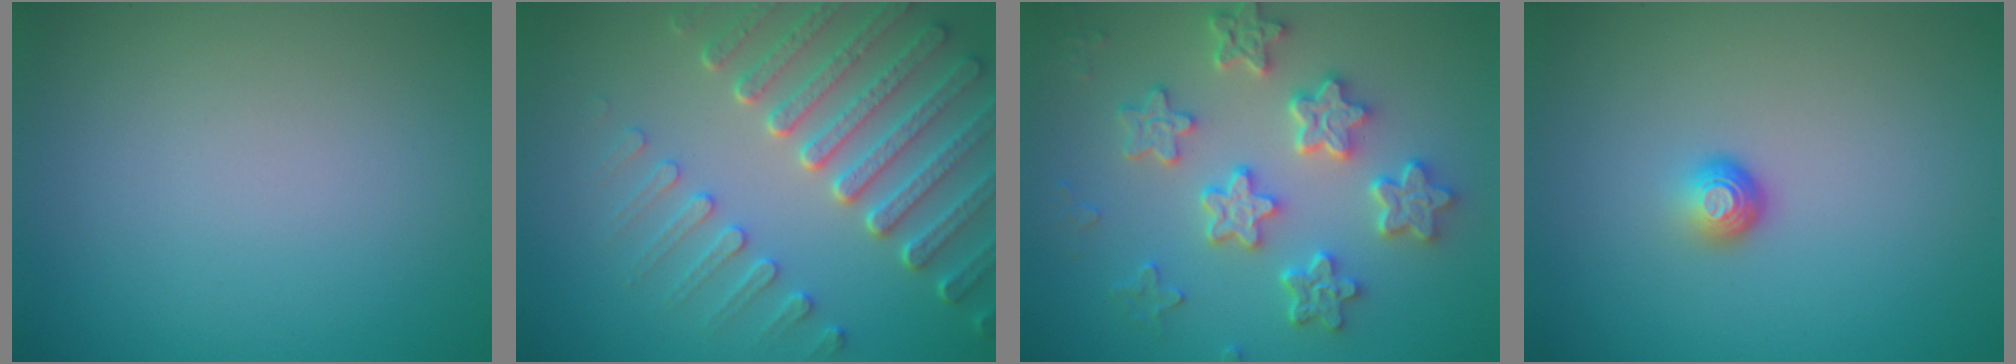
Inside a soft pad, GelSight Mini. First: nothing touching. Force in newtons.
{"total": 6.7, "press": 5.4, "slide": 4.0}
{"total": 5.8, "press": 5.2, "slide": 2.7}
{"total": 1.6, "press": 1.0, "slide": 1.2}